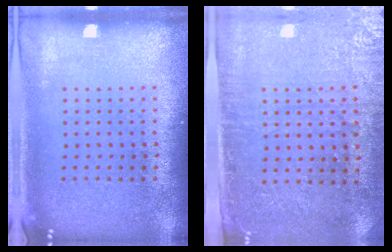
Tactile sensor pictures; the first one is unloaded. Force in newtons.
{"total": 3.0, "press": 2.6, "slide": 1.4}